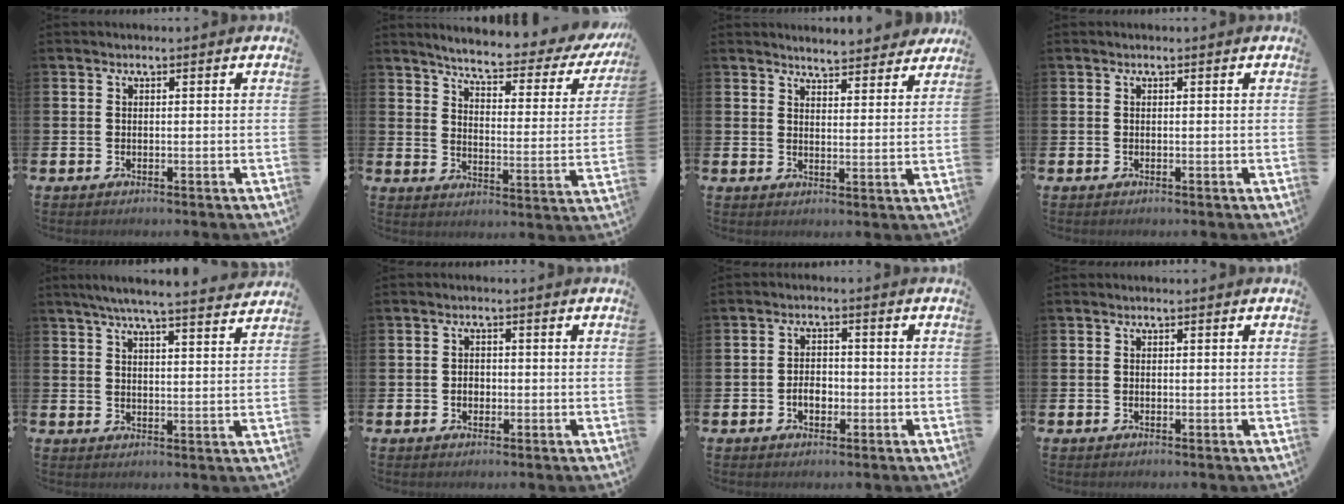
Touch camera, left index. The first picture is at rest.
{"total": 5.4, "force": [4.8, 0.7, 2.4], "torque": [-0.064, -0.040, 0.072]}
{"total": 4.8, "force": [4.8, 0.4, 0.1], "torque": [-0.007, -0.034, 0.085]}
{"total": 0.0}
{"total": 6.2, "force": [5.8, -0.1, 2.1], "torque": [-0.048, -0.029, 0.100]}
{"total": 1.5, "force": [-0.4, 1.2, 0.8], "torque": [-0.007, 0.002, -0.011]}
{"total": 2.8, "force": [-0.9, 1.9, 1.8], "torque": [-0.026, 0.000, -0.022]}
{"total": 0.0}